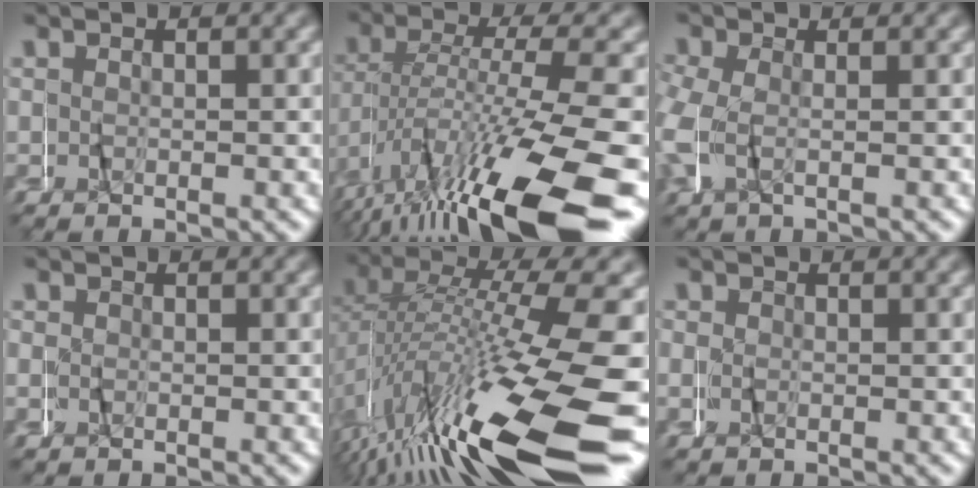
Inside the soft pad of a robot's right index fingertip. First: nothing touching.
{"total": 10.9, "force": [-6.3, 2.1, 8.6], "torque": [-0.149, -0.005, -0.093]}
{"total": 2.9, "force": [-0.8, 2.4, 1.4], "torque": [-0.051, -0.003, -0.017]}
{"total": 0.8, "force": [0.1, 0.8, -0.1], "torque": [-0.001, -0.001, -0.001]}
{"total": 15.5, "force": [-7.4, 5.1, 12.7], "torque": [-0.205, -0.018, -0.100]}
{"total": 0.6, "force": [-0.2, 0.5, -0.3], "torque": [0.004, -0.001, -0.007]}